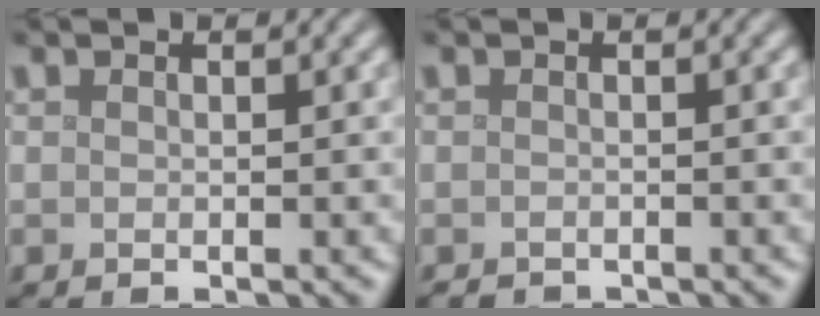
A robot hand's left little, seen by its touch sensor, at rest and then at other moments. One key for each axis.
{"total": 1.1, "fx": -1.0, "fy": 0.2, "fz": 0.0, "tx": 0.002, "ty": -0.004, "tz": -0.017}